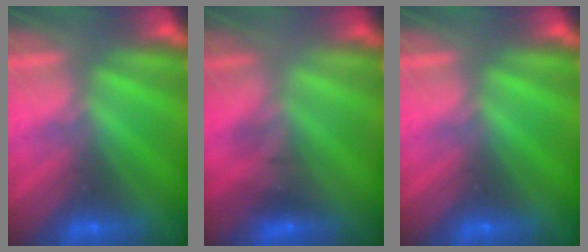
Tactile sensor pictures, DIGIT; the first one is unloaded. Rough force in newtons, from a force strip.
{"total": 1.6}
{"total": 0.0}